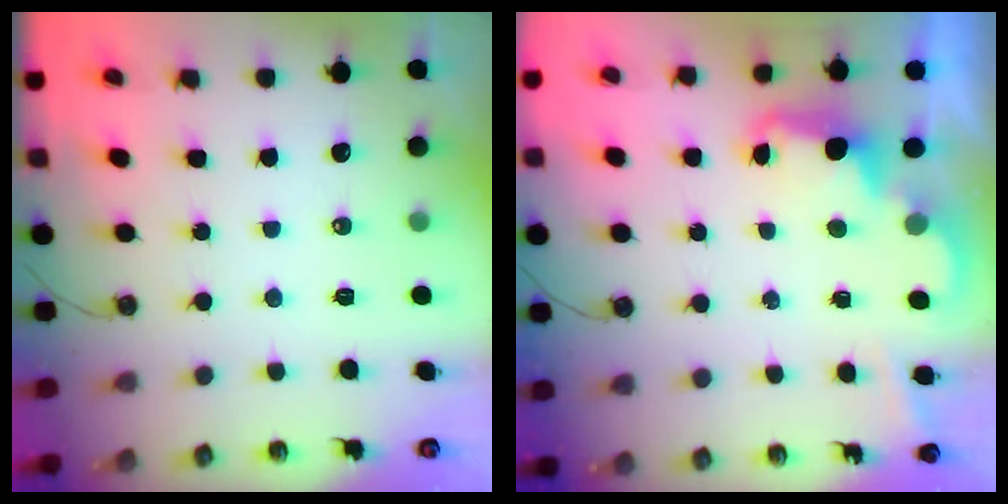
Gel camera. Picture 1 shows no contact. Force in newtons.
{"total": 2.4, "press": 2.3, "slide": 0.5}